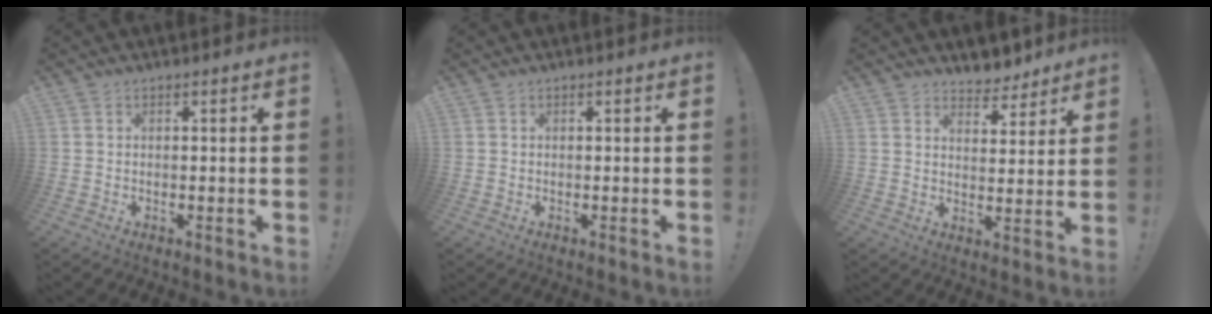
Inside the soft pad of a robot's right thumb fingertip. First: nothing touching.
{"total": 0.0}
{"total": 6.3, "force": [5.8, 2.4, 0.8], "torque": [0.002, -0.049, 0.104]}